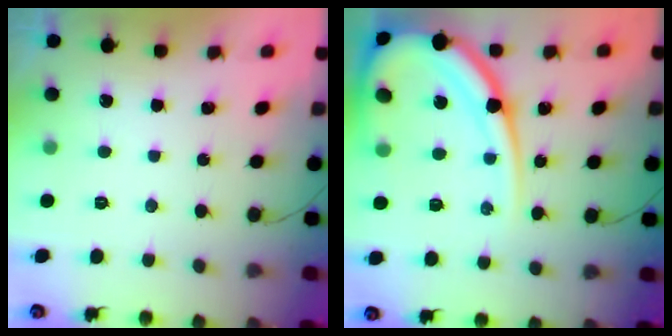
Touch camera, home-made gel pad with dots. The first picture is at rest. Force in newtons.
{"total": 19.2, "press": 19.2, "slide": 1.8}